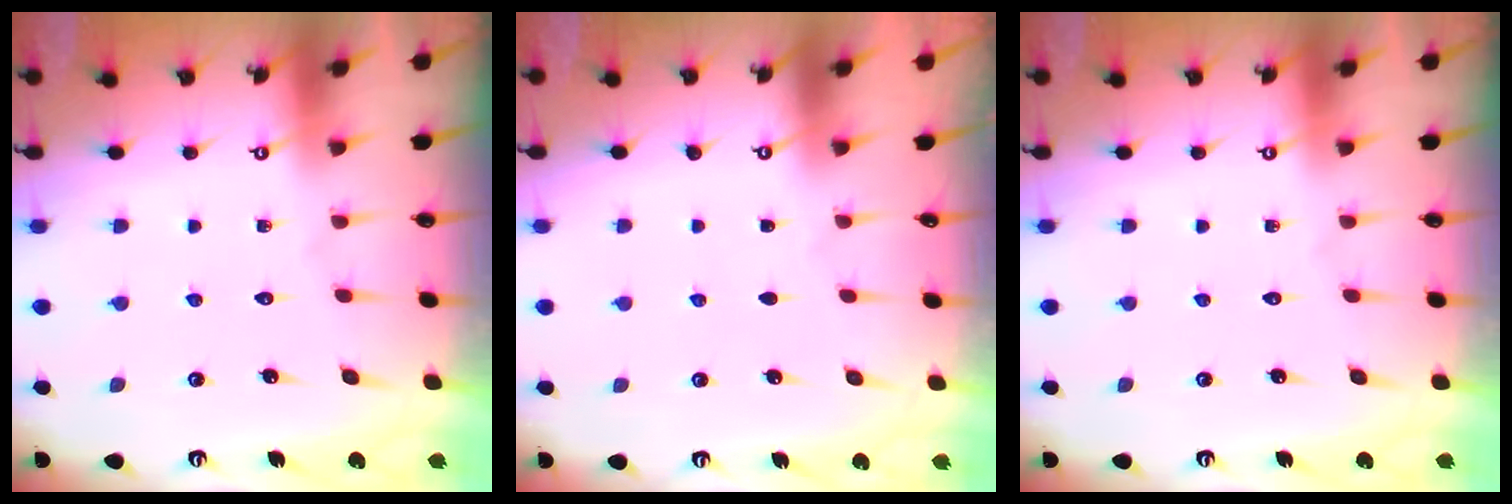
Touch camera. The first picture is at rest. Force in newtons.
{"total": 0.9, "press": 0.9, "slide": 0.1}
{"total": 0.0}